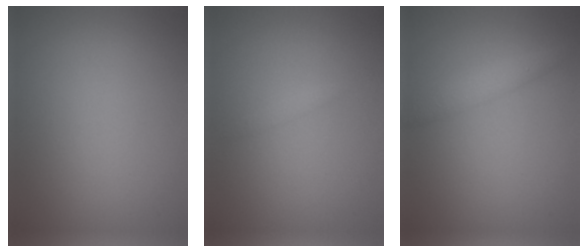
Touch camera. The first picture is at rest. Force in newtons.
{"total": 0.6, "press": 0.6, "slide": 0.0}
{"total": 1.9, "press": 1.9, "slide": 0.1}